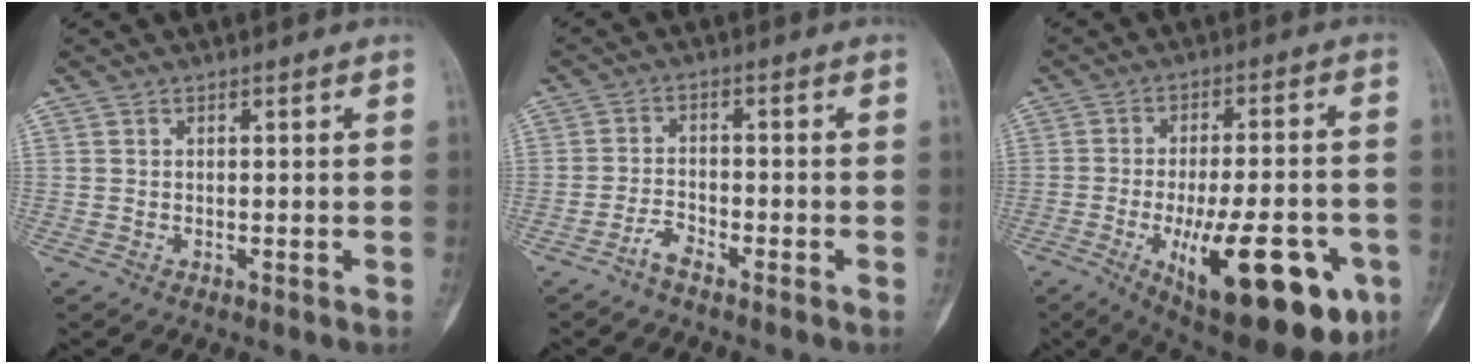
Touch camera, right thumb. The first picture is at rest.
{"total": 3.1, "force": [-2.5, 0.9, 1.5], "torque": [-0.034, 0.018, -0.053]}
{"total": 23.1, "force": [-8.6, 8.2, 19.8], "torque": [-0.244, 0.007, -0.108]}